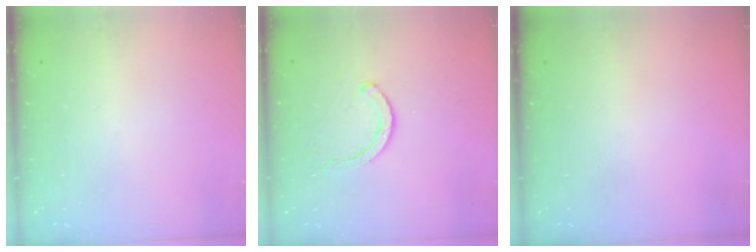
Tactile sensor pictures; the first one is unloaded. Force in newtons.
{"total": 3.6, "press": 3.6, "slide": 0.3}
{"total": 0.0}